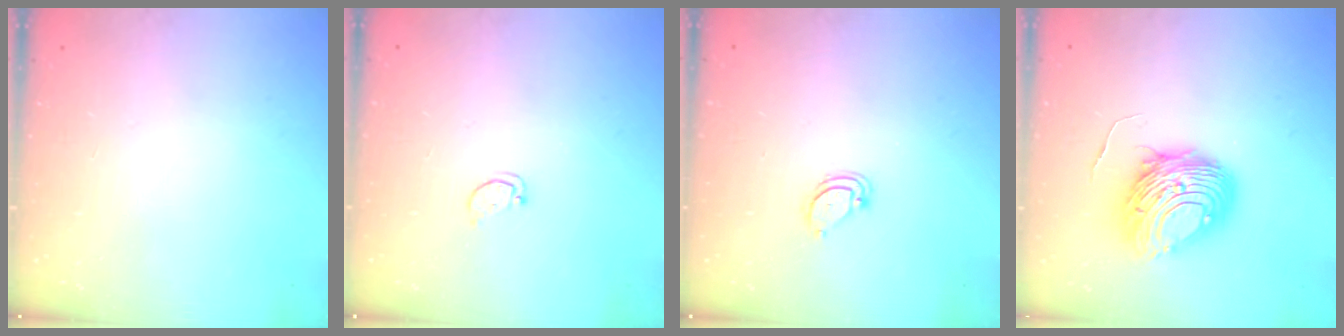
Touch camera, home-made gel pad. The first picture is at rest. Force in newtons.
{"total": 1.7, "press": 1.7, "slide": 0.2}
{"total": 3.8, "press": 3.8, "slide": 0.4}
{"total": 11.0, "press": 11.0, "slide": 0.8}